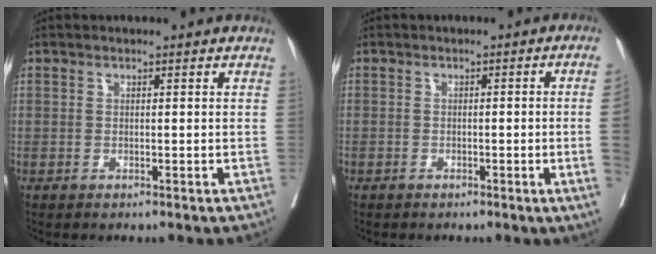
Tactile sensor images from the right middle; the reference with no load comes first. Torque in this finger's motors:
{"motor_torque": [0.39, -0.33, -1.03, -0.21]}